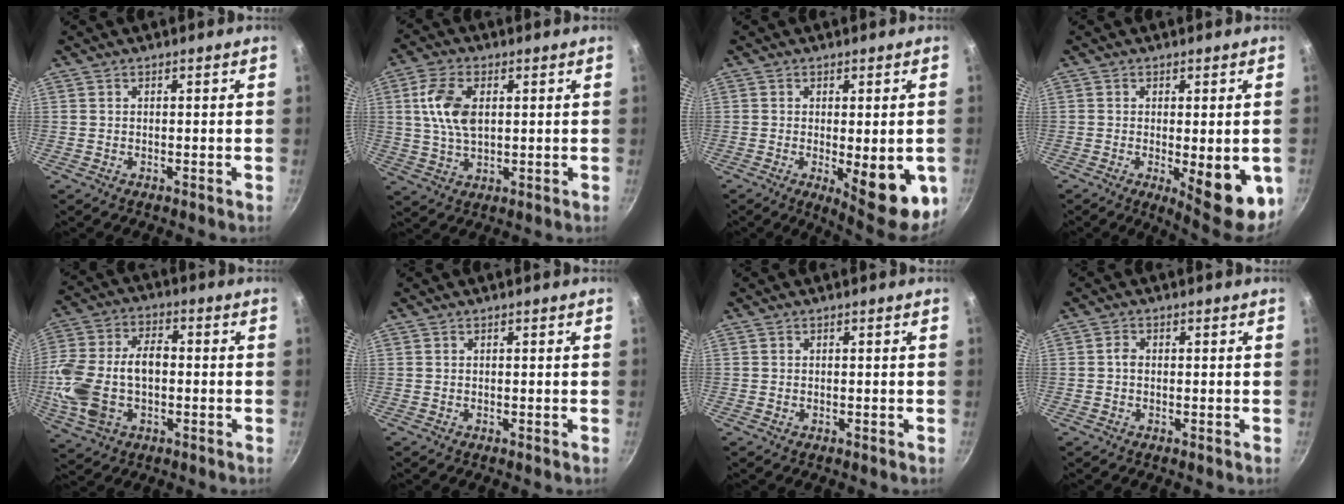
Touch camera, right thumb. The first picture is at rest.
{"total": 9.2, "force": [1.9, 5.2, 7.3], "torque": [-0.138, 0.000, 0.036]}
{"total": 12.9, "force": [-2.8, 4.2, 11.8], "torque": [-0.131, -0.010, -0.024]}
{"total": 11.8, "force": [-2.7, 3.7, 10.9], "torque": [-0.120, -0.007, -0.023]}
{"total": 16.5, "force": [-2.2, 10.2, 12.8], "torque": [-0.251, 0.031, -0.039]}
{"total": 0.0}
{"total": 0.0}
{"total": 1.4, "force": [-0.1, 1.1, 0.8], "torque": [-0.016, 0.005, -0.002]}